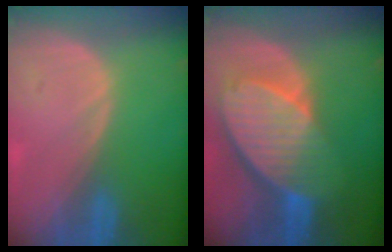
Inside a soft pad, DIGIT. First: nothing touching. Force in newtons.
{"total": 10.2, "press": 8.9, "slide": 5.1}